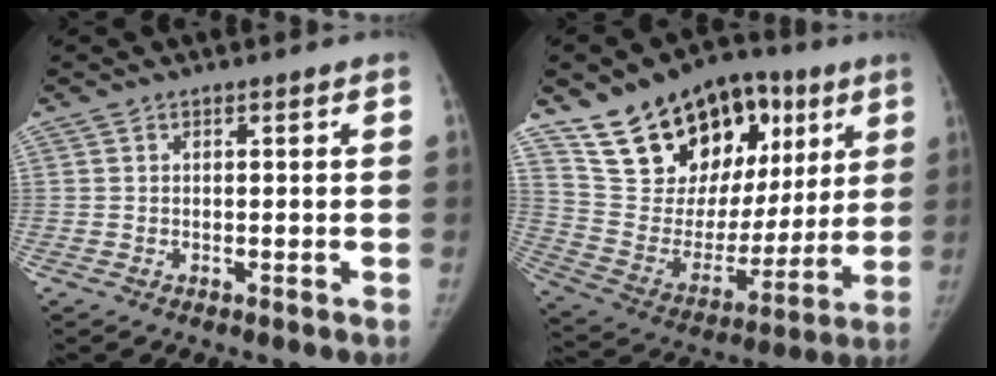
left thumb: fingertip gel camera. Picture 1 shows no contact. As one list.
[{"total": 24.9, "force": [13.0, 15.9, 14.0], "torque": [-0.172, -0.012, 0.232]}]